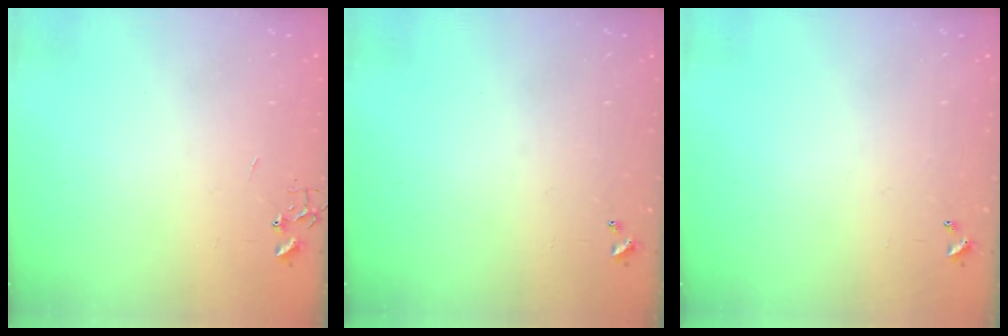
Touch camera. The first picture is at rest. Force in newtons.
{"total": 0.0}
{"total": 0.0}